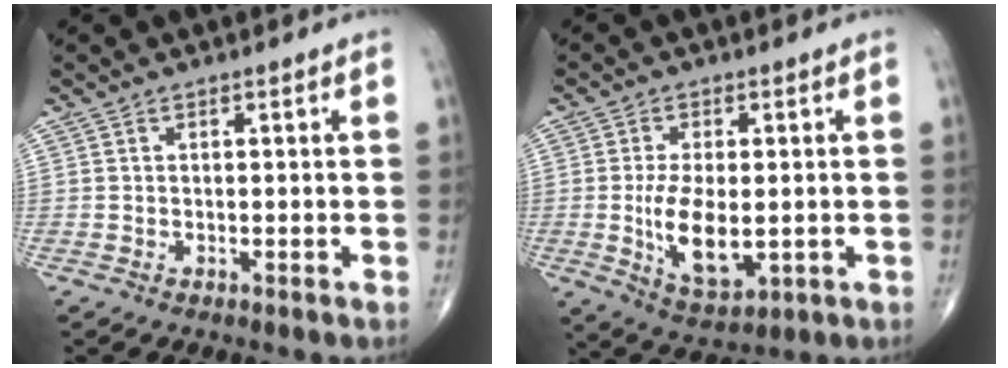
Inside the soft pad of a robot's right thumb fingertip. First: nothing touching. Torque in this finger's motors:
{"motor_torque": [2.66, 2.35, 1.27, -0.33, 0.34]}